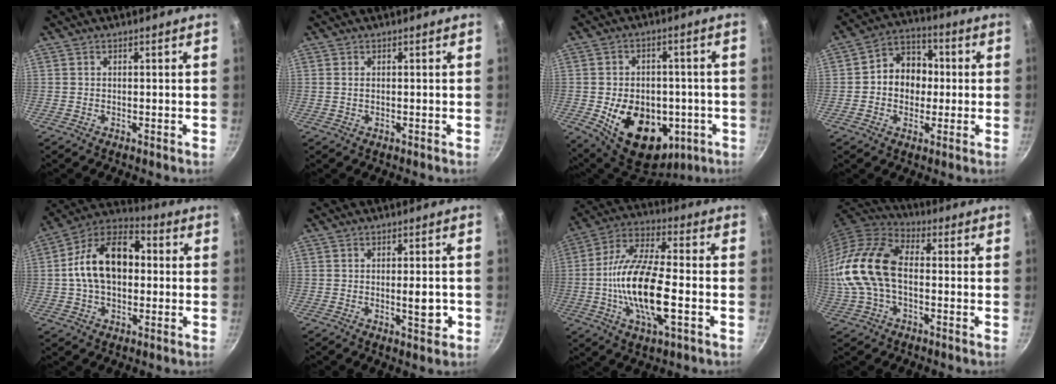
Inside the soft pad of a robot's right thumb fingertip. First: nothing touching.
{"total": 0.8, "force": [0.1, 0.4, 0.6], "torque": [-0.011, 0.001, 0.001]}
{"total": 19.2, "force": [-4.8, 13.8, 12.5], "torque": [-0.162, 0.014, -0.050]}
{"total": 10.8, "force": [0.1, 8.8, 6.2], "torque": [-0.049, 0.022, -0.014]}
{"total": 16.9, "force": [0.8, 11.1, 12.8], "torque": [-0.186, 0.038, -0.006]}
{"total": 4.6, "force": [-0.9, 1.8, 4.2], "torque": [-0.041, 0.002, -0.013]}
{"total": 17.8, "force": [-3.5, 6.4, 16.2], "torque": [-0.306, 0.026, -0.078]}
{"total": 17.7, "force": [-0.9, 10.9, 13.9], "torque": [-0.280, 0.035, -0.030]}